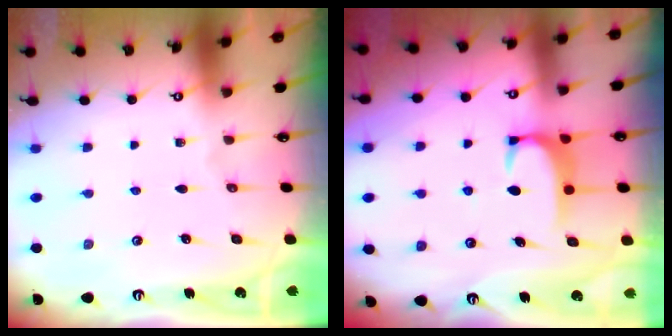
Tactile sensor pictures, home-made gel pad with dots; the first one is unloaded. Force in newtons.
{"total": 1.9, "press": 1.8, "slide": 0.6}